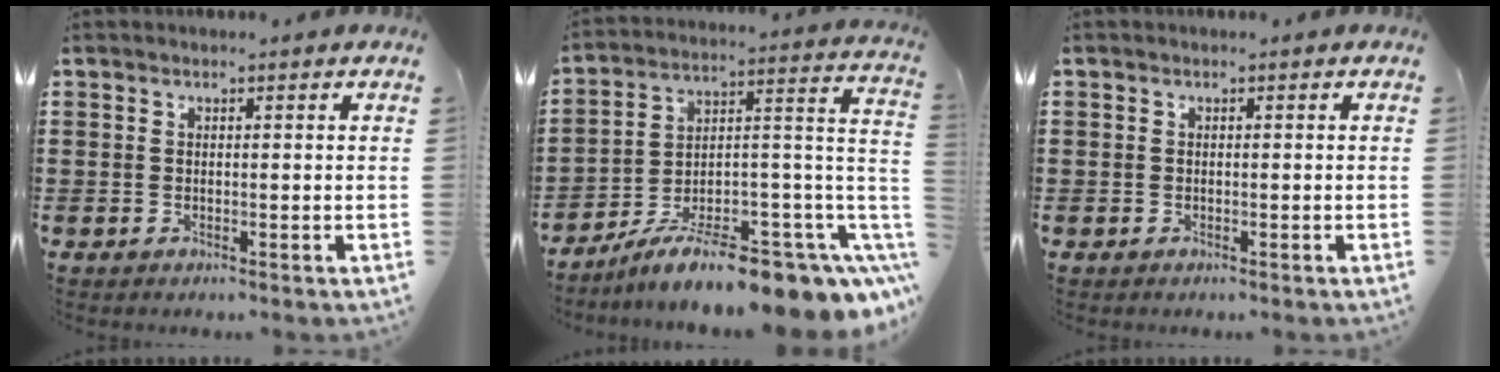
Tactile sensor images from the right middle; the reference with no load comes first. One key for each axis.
{"total": 10.1, "fx": -7.0, "fy": 1.8, "fz": 7.1, "tx": -0.106, "ty": 0.006, "tz": -0.116}
{"total": 0.6, "fx": -0.2, "fy": 0.6, "fz": 0.0, "tx": -0.002, "ty": 0.004, "tz": -0.005}